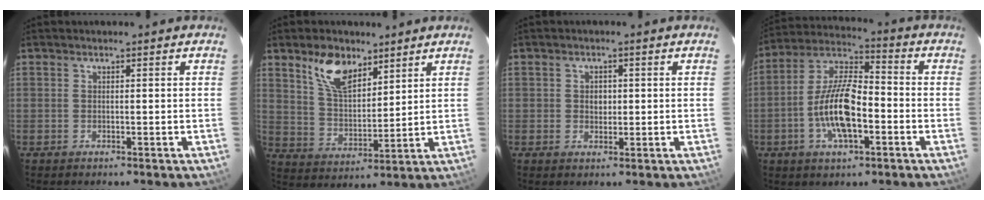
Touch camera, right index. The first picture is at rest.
{"total": 10.1, "force": [6.6, 5.0, 5.8], "torque": [-0.105, 0.011, 0.129]}
{"total": 2.1, "force": [0.1, 1.8, 1.1], "torque": [-0.016, 0.004, 0.001]}
{"total": 13.5, "force": [-3.9, 5.3, 11.8], "torque": [-0.243, 0.005, -0.077]}